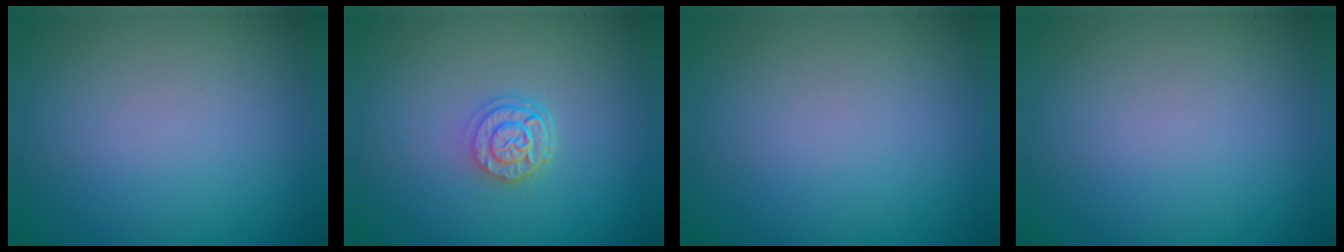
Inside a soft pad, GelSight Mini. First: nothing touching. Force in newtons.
{"total": 2.6, "press": 2.1, "slide": 1.5}
{"total": 0.0}
{"total": 0.0}